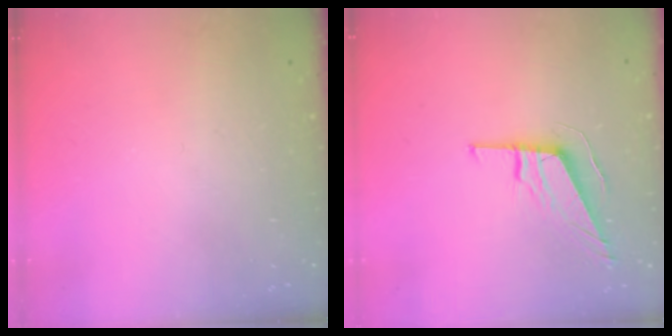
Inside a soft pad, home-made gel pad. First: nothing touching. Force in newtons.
{"total": 9.7, "press": 9.5, "slide": 2.0}